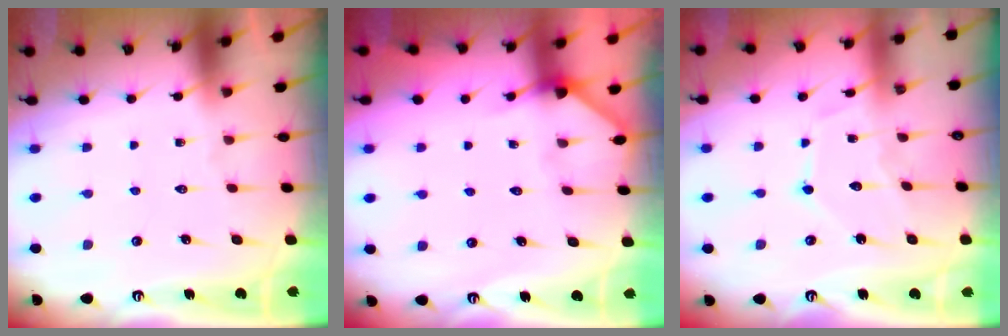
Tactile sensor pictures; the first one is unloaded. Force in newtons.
{"total": 4.4, "press": 4.3, "slide": 0.5}
{"total": 10.4, "press": 10.4, "slide": 0.5}